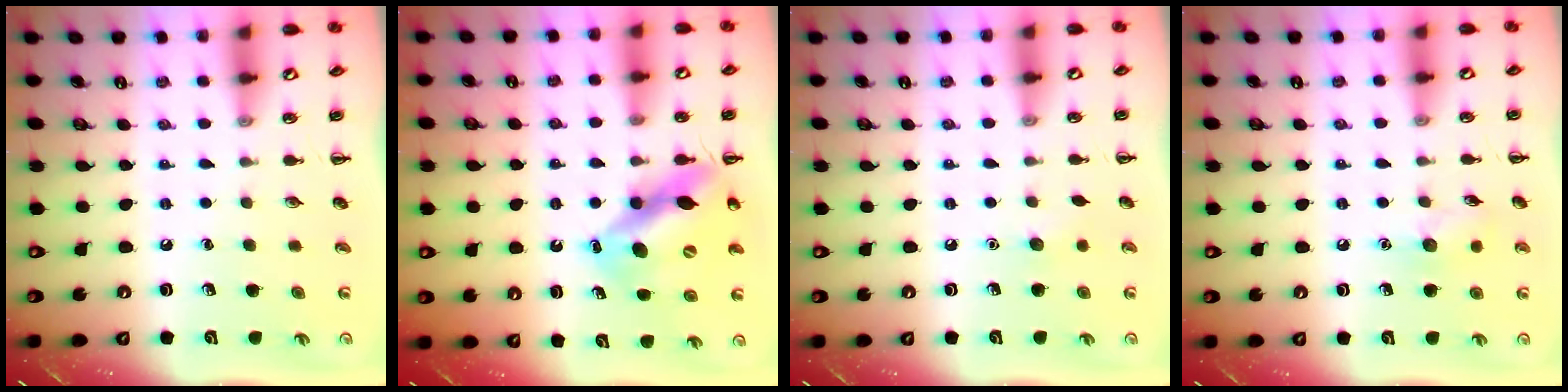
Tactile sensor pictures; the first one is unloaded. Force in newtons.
{"total": 12.2, "press": 11.8, "slide": 3.3}
{"total": 4.6, "press": 4.5, "slide": 1.2}
{"total": 7.8, "press": 7.6, "slide": 1.5}